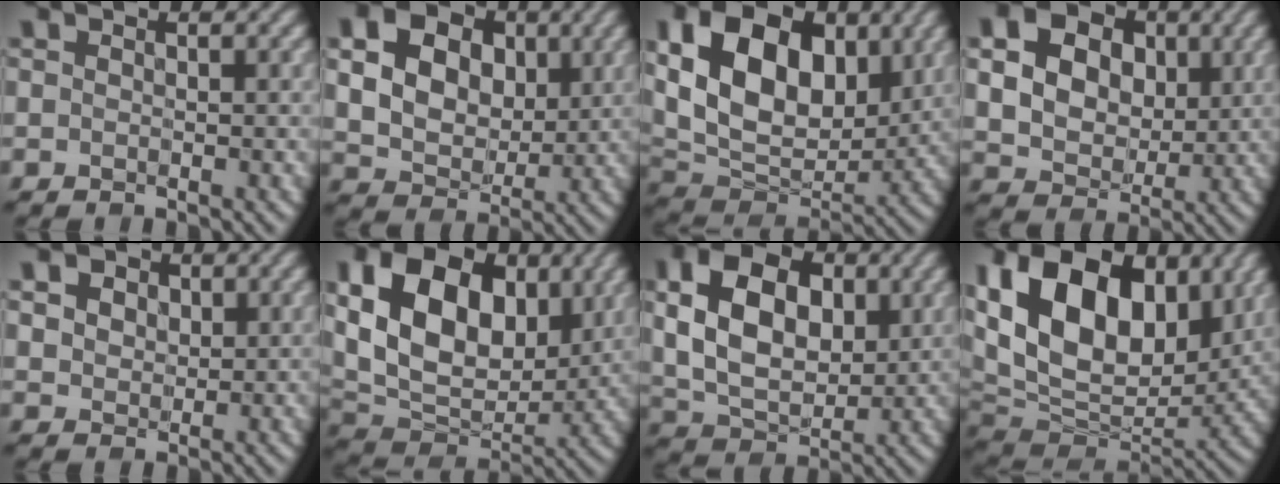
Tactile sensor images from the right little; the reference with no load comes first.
{"total": 15.2, "force": [5.0, 12.0, 7.9], "torque": [-0.180, 0.027, 0.100]}
{"total": 13.5, "force": [3.3, 9.0, 9.6], "torque": [-0.180, 0.013, 0.058]}
{"total": 17.8, "force": [6.1, 14.4, 8.6], "torque": [-0.195, 0.028, 0.105]}
{"total": 5.1, "force": [2.4, 3.7, 2.6], "torque": [-0.079, 0.007, 0.038]}
{"total": 13.8, "force": [3.3, 9.3, 9.7], "torque": [-0.188, 0.013, 0.059]}
{"total": 11.2, "force": [2.3, 7.3, 8.2], "torque": [-0.169, 0.013, 0.030]}
{"total": 16.5, "force": [5.0, 11.2, 11.0], "torque": [-0.223, 0.021, 0.094]}